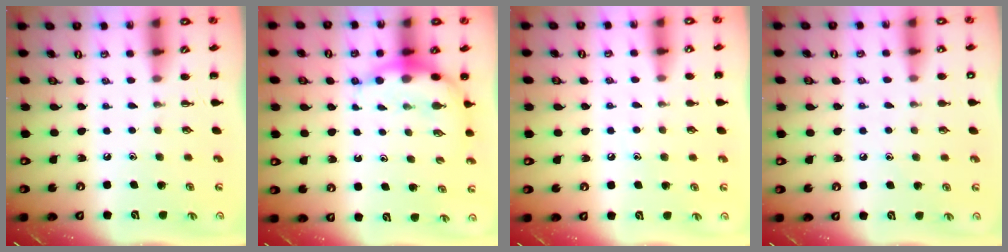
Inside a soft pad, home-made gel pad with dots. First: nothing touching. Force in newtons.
{"total": 6.7, "press": 6.5, "slide": 1.6}
{"total": 5.5, "press": 5.4, "slide": 1.5}
{"total": 6.6, "press": 6.4, "slide": 1.6}